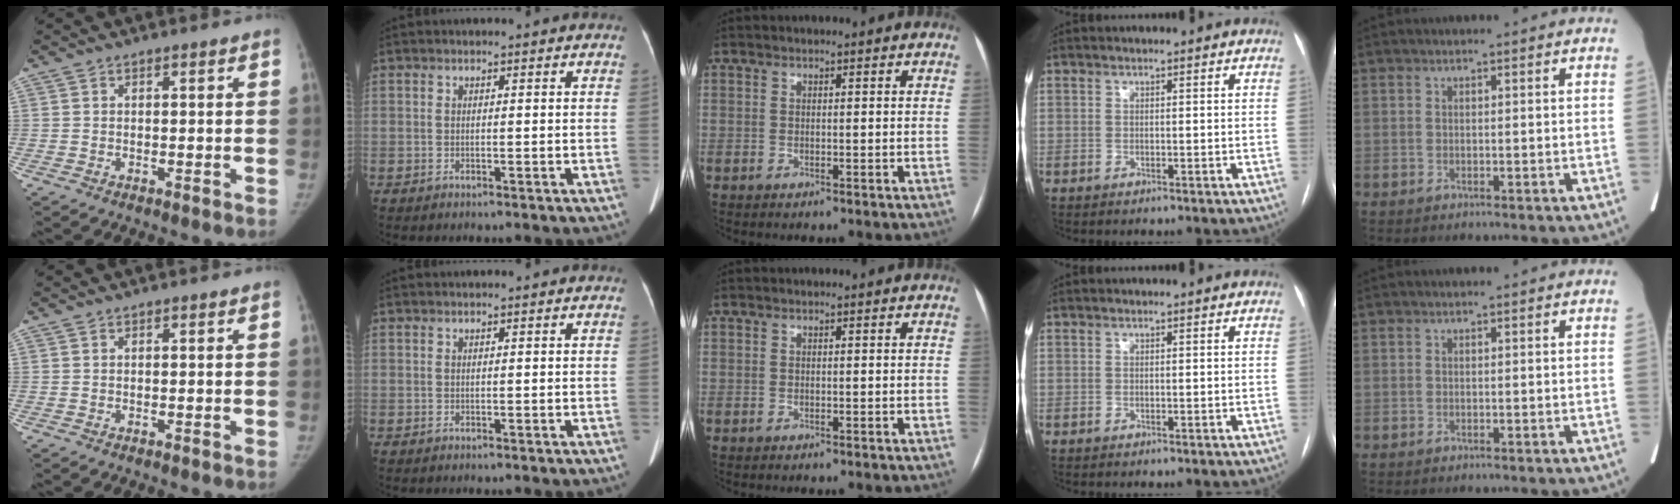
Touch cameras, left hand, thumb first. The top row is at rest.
{}